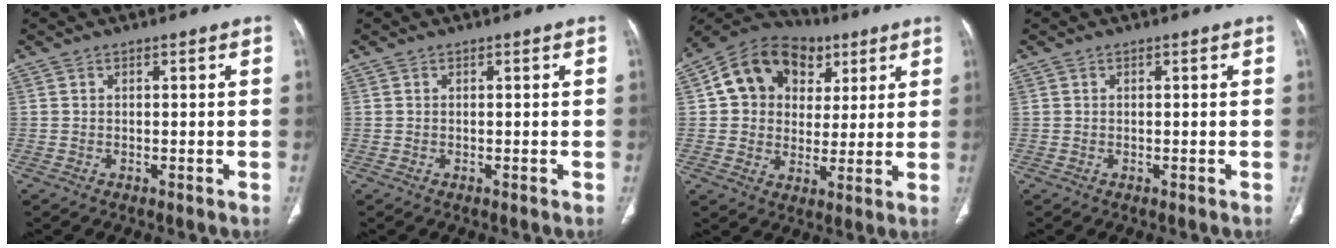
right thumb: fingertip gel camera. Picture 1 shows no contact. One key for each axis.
{"total": 0.0}
{"total": 16.2, "fx": 5.7, "fy": 12.8, "fz": 8.2, "tx": -0.102, "ty": 0.012, "tz": 0.088}
{"total": 0.0}